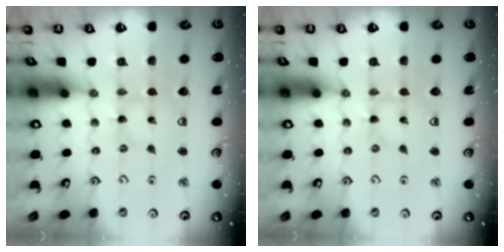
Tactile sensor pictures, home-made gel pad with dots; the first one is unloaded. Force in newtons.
{"total": 0.0}